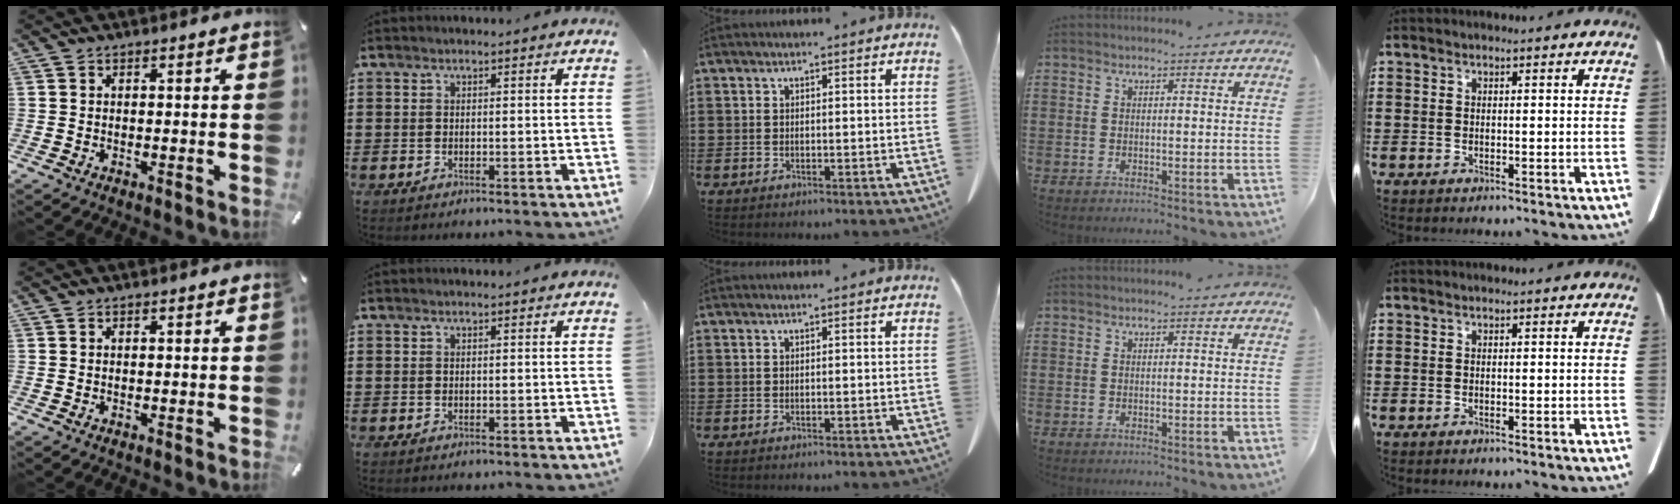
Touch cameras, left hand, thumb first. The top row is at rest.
{}